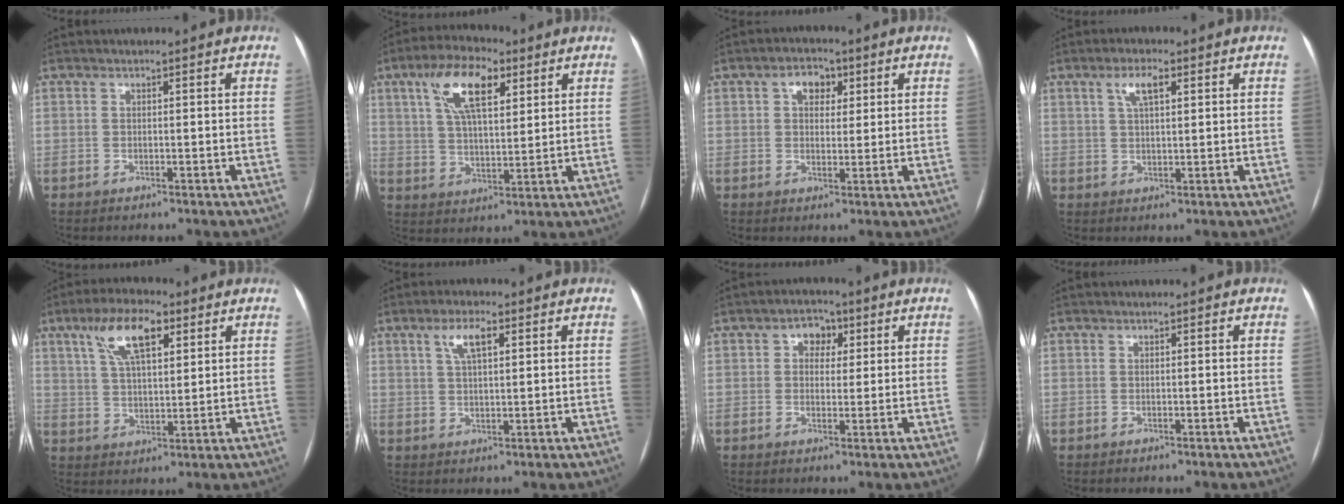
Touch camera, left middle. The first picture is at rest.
{"total": 11.6, "force": [5.4, 4.5, 9.2], "torque": [-0.175, 0.024, 0.099]}
{"total": 4.5, "force": [1.9, 3.0, 2.7], "torque": [-0.044, 0.015, 0.030]}
{"total": 4.2, "force": [1.9, 1.2, 3.5], "torque": [-0.072, 0.010, 0.038]}
{"total": 10.1, "force": [5.2, 3.5, 7.9], "torque": [-0.154, 0.021, 0.097]}
{"total": 4.6, "force": [2.1, 1.3, 3.9], "torque": [-0.080, 0.010, 0.042]}
{"total": 3.9, "force": [1.4, 2.8, 2.3], "torque": [-0.034, 0.015, 0.021]}
{"total": 0.0}